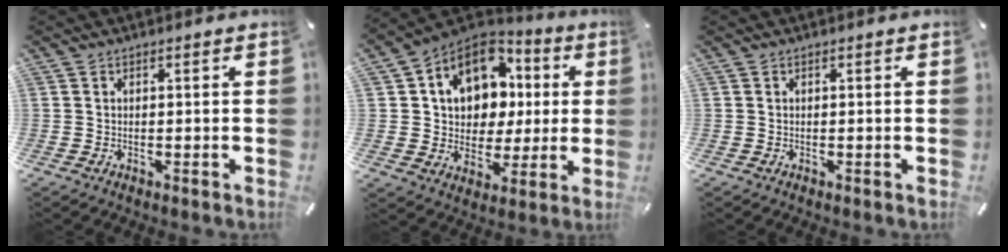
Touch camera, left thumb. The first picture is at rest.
{"total": 13.3, "force": [4.1, 11.2, 5.8], "torque": [-0.106, -0.015, 0.086]}
{"total": 0.0}